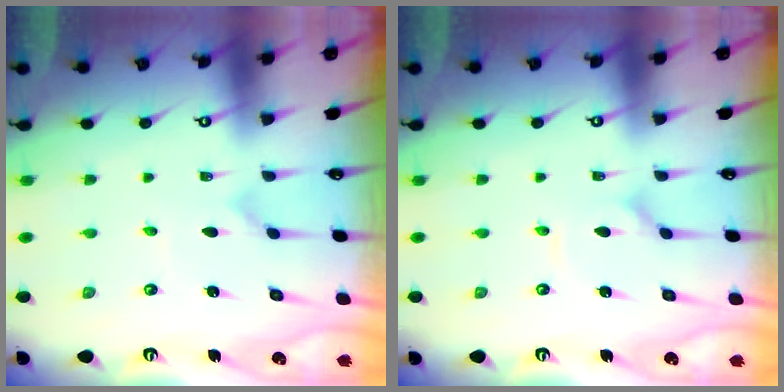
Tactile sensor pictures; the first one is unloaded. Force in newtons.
{"total": 1.9, "press": 1.9, "slide": 0.2}